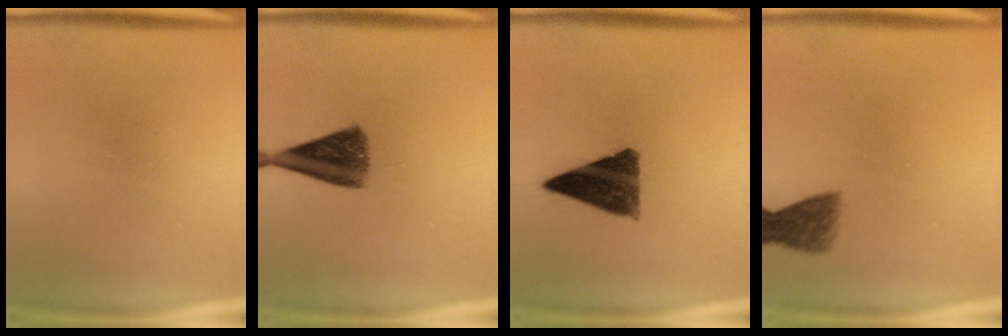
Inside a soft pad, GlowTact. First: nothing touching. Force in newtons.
{"total": 8.3}
{"total": 10.7}
{"total": 3.8}